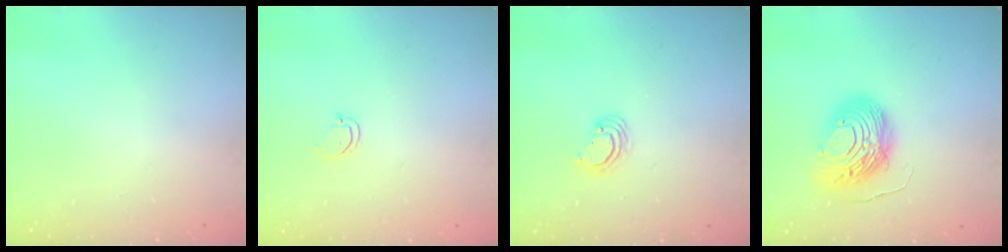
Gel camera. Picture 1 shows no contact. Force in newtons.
{"total": 2.6, "press": 2.6, "slide": 0.3}
{"total": 3.8, "press": 3.8, "slide": 0.2}
{"total": 13.3, "press": 13.2, "slide": 1.2}